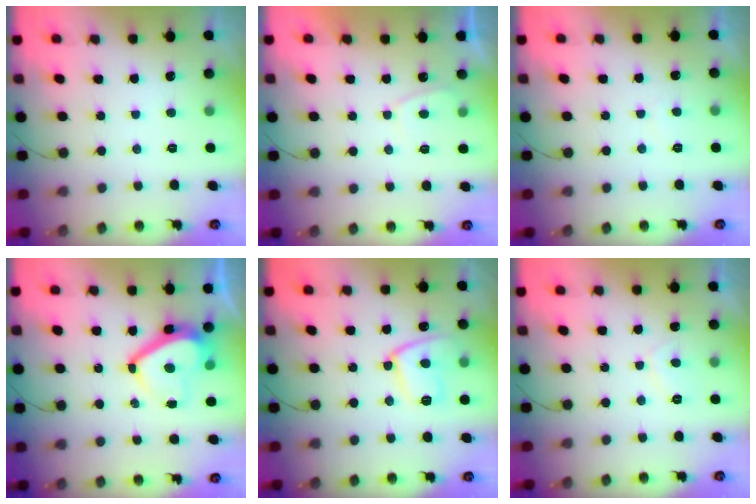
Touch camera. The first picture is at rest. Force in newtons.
{"total": 1.5, "press": 1.3, "slide": 0.6}
{"total": 0.6, "press": 0.4, "slide": 0.4}
{"total": 10.3, "press": 10.2, "slide": 1.4}
{"total": 11.8, "press": 11.8, "slide": 1.0}
{"total": 1.7, "press": 1.6, "slide": 0.7}